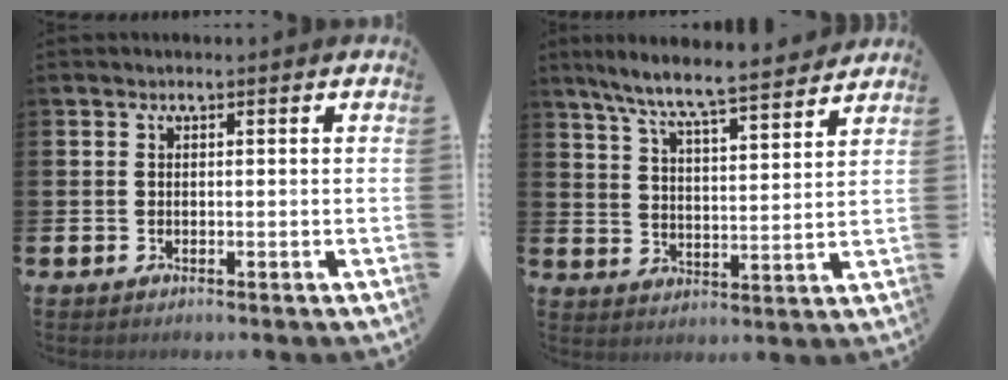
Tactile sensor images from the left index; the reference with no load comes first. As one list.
[{"total": 8.1, "force": [7.5, 0.2, 3.0], "torque": [-0.079, -0.053, 0.128]}]